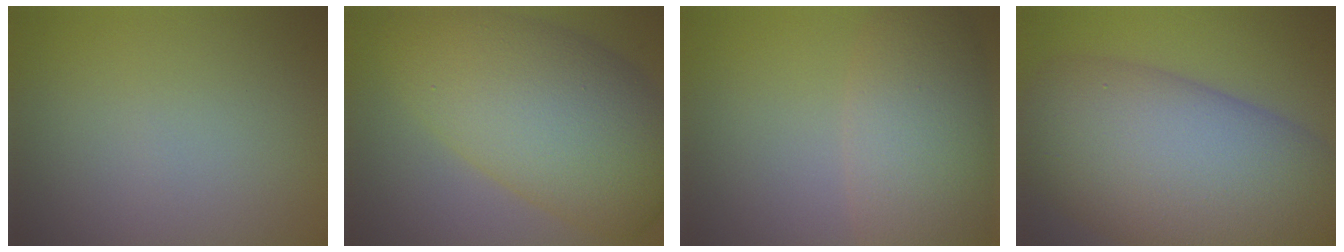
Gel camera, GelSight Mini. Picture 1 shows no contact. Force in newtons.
{"total": 11.1, "press": 11.1, "slide": 0.1}
{"total": 5.6, "press": 5.6, "slide": 0.4}
{"total": 15.7, "press": 15.7, "slide": 0.8}